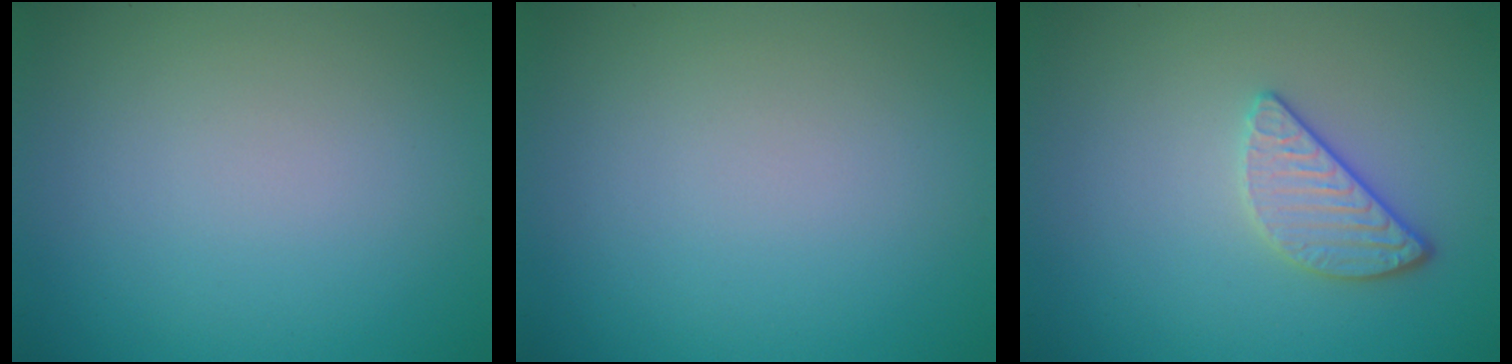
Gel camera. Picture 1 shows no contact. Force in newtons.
{"total": 0.0}
{"total": 2.4, "press": 2.1, "slide": 1.1}